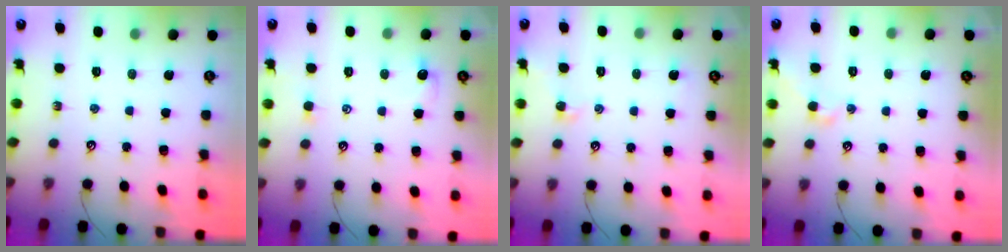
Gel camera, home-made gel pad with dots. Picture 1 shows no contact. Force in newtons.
{"total": 1.2, "press": 0.9, "slide": 0.7}
{"total": 1.0, "press": 1.0, "slide": 0.3}
{"total": 1.2, "press": 1.1, "slide": 0.4}